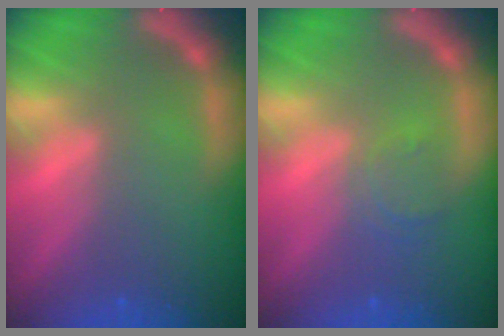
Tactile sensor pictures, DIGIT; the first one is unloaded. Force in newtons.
{"total": 2.4}